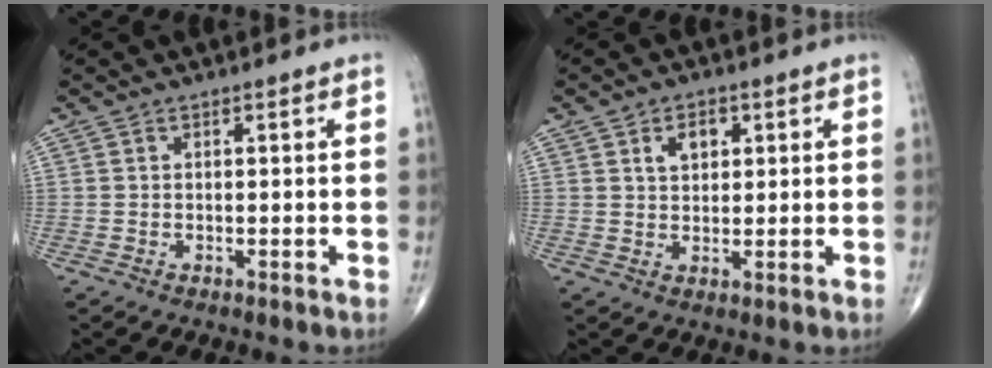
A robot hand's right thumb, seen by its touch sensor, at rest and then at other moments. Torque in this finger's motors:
{"motor_torque": [0.23, 1.41, 0.51, 0.46, 0.00]}